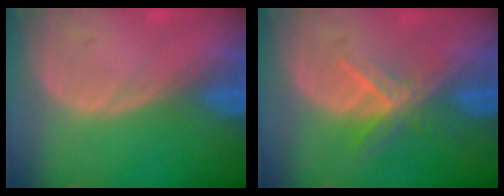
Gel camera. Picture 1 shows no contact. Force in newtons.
{"total": 5.6, "press": 4.9, "slide": 2.7}